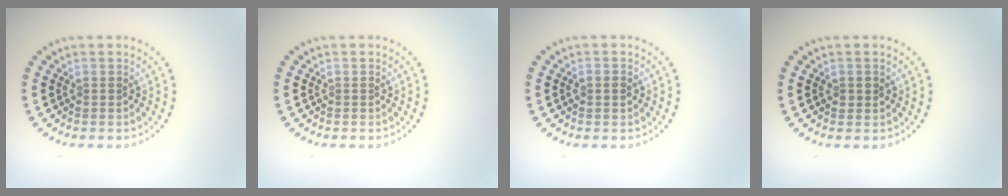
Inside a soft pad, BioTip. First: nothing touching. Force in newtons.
{"total": 0.0}
{"total": 1.3, "press": 1.3, "slide": 0.1}
{"total": 0.8, "press": 0.8, "slide": 0.1}